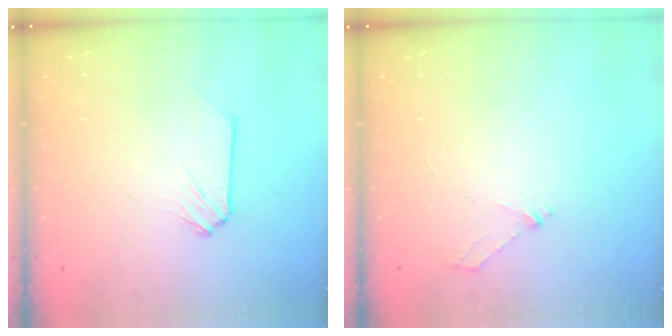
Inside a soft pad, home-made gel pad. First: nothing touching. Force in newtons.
{"total": 3.0, "press": 2.9, "slide": 0.4}